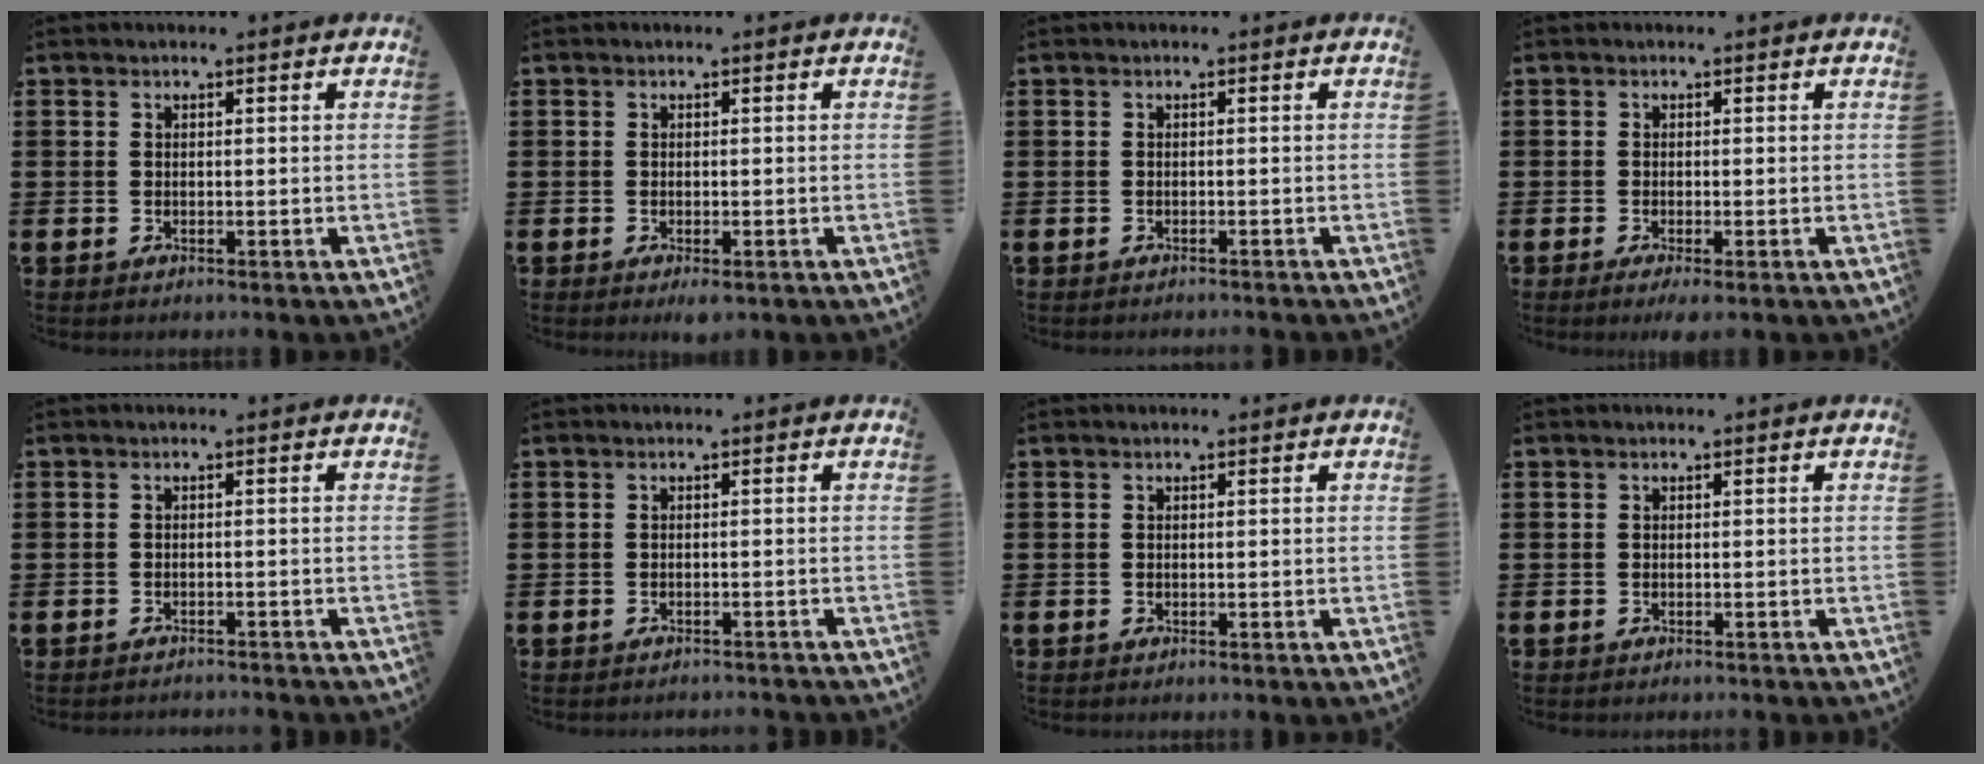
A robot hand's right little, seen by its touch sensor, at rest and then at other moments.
{"total": 1.0, "force": [-0.3, 0.3, 0.9], "torque": [-0.017, -0.001, -0.005]}
{"total": 0.0}
{"total": 1.1, "force": [-0.4, 0.1, 1.0], "torque": [-0.017, -0.003, -0.007]}
{"total": 0.5, "force": [-0.5, 0.0, 0.0], "torque": [-0.002, 0.003, -0.011]}
{"total": 0.0}
{"total": 0.0}
{"total": 0.0}